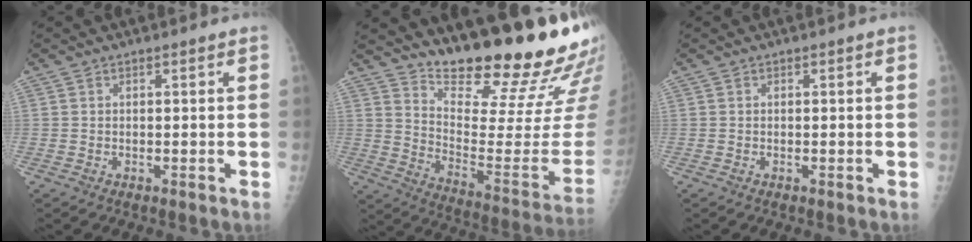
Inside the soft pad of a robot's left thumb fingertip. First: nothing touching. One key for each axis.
{"total": 24.0, "fx": 19.6, "fy": 4.1, "fz": 13.1, "tx": -0.167, "ty": -0.157, "tz": 0.285}
{"total": 0.0}